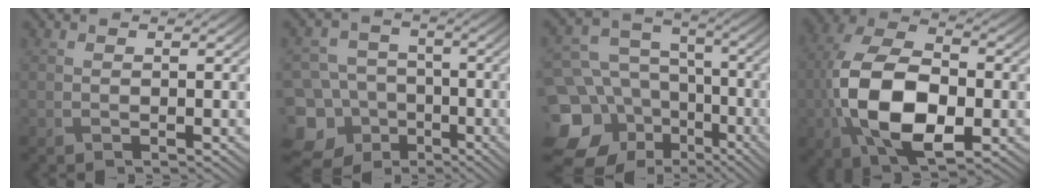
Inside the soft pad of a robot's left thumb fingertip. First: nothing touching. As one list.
[{"total": 13.2, "force": [-6.9, 10.7, 3.5], "torque": [-0.113, -0.039, -0.127]}, {"total": 16.2, "force": [-6.9, 13.0, 6.8], "torque": [-0.206, -0.027, -0.113]}, {"total": 14.5, "force": [-3.2, 8.3, 11.4], "torque": [-0.255, -0.014, -0.068]}]